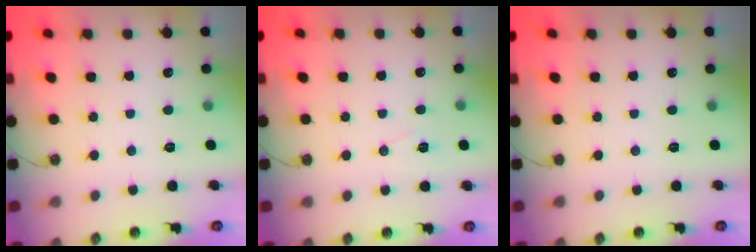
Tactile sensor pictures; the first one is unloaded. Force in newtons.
{"total": 7.1, "press": 5.4, "slide": 4.6}
{"total": 0.0}